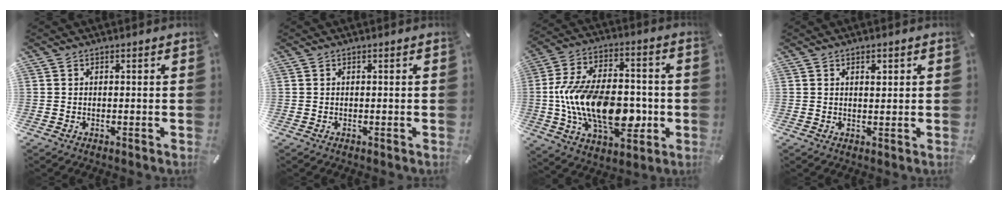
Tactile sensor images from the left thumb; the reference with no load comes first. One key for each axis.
{"total": 0.0}
{"total": 21.5, "fx": -3.6, "fy": 12.8, "fz": 16.9, "tx": -0.325, "ty": 0.007, "tz": -0.057}
{"total": 1.6, "fx": 0.8, "fy": 0.9, "fz": 1.1, "tx": -0.007, "ty": -0.005, "tz": 0.010}